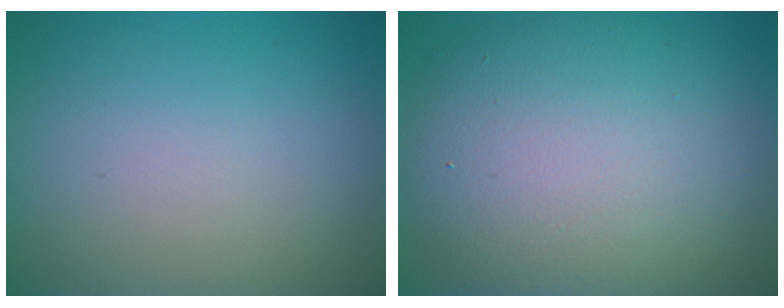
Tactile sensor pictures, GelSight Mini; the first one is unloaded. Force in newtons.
{"total": 11.3, "press": 11.3, "slide": 0.8}